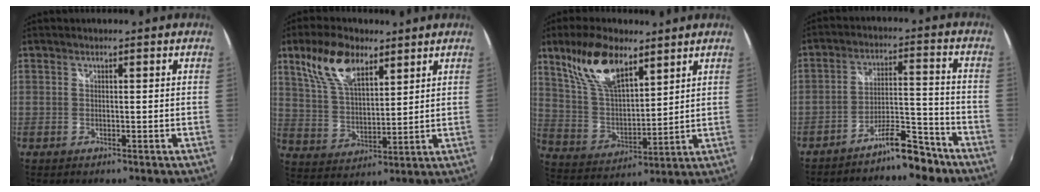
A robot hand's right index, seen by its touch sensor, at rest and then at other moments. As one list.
[{"total": 11.7, "force": [7.0, 5.4, 7.7], "torque": [-0.151, 0.021, 0.141]}, {"total": 14.0, "force": [8.9, 5.7, 9.2], "torque": [-0.180, 0.017, 0.178]}, {"total": 8.2, "force": [-6.9, 2.1, 3.9], "torque": [-0.064, 0.026, -0.105]}]